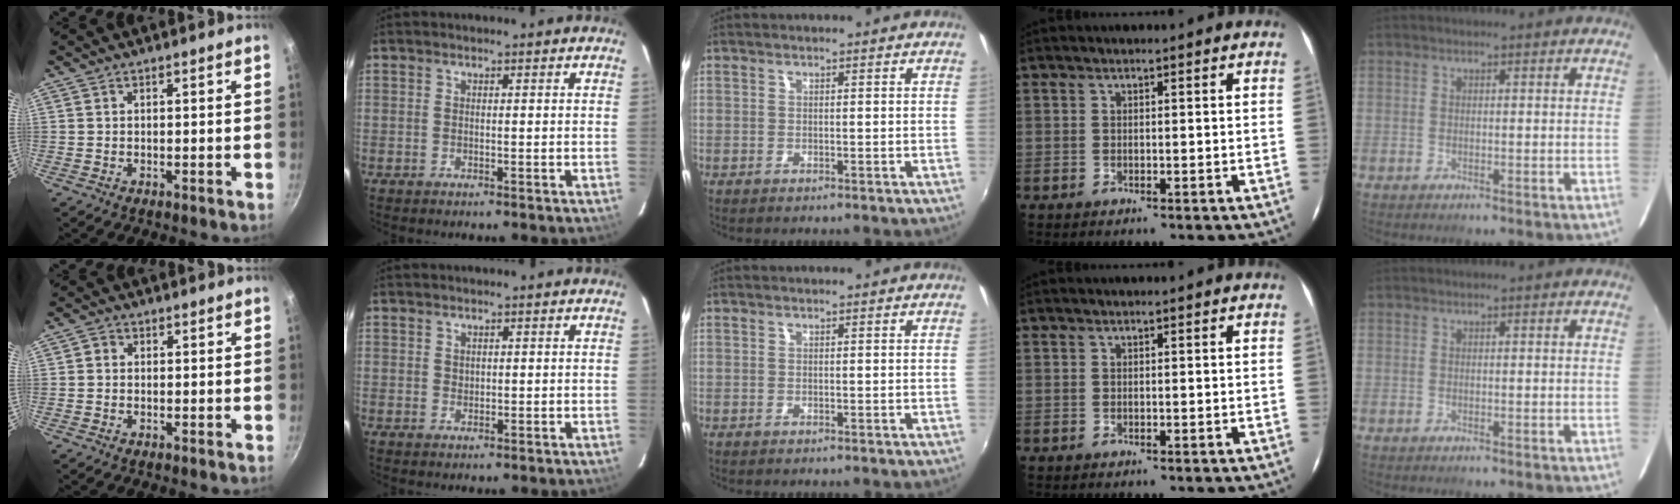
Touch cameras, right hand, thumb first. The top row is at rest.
{"thumb": {"total": 1.6, "force": [0.1, 1.5, 0.7], "torque": [-0.010, 0.004, -0.004]}, "index": {"total": 1.0, "force": [0.5, 0.8, 0.1], "torque": [0.002, 0.001, 0.010]}}